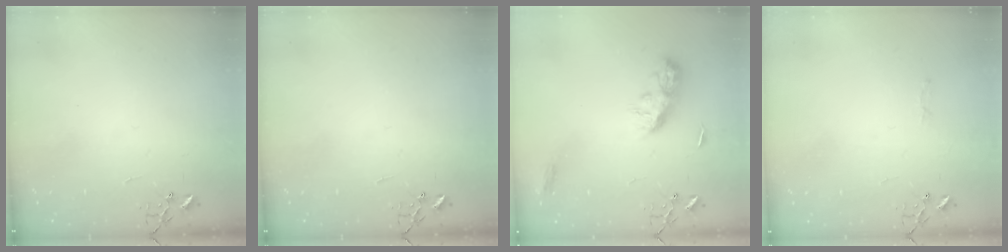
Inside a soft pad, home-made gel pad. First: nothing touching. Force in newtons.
{"total": 0.0}
{"total": 9.9, "press": 9.9, "slide": 0.2}
{"total": 2.8, "press": 2.8, "slide": 0.4}